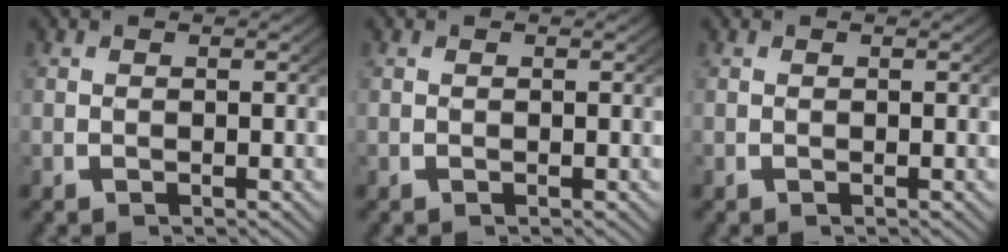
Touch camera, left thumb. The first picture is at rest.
{"total": 0.0}
{"total": 0.0}